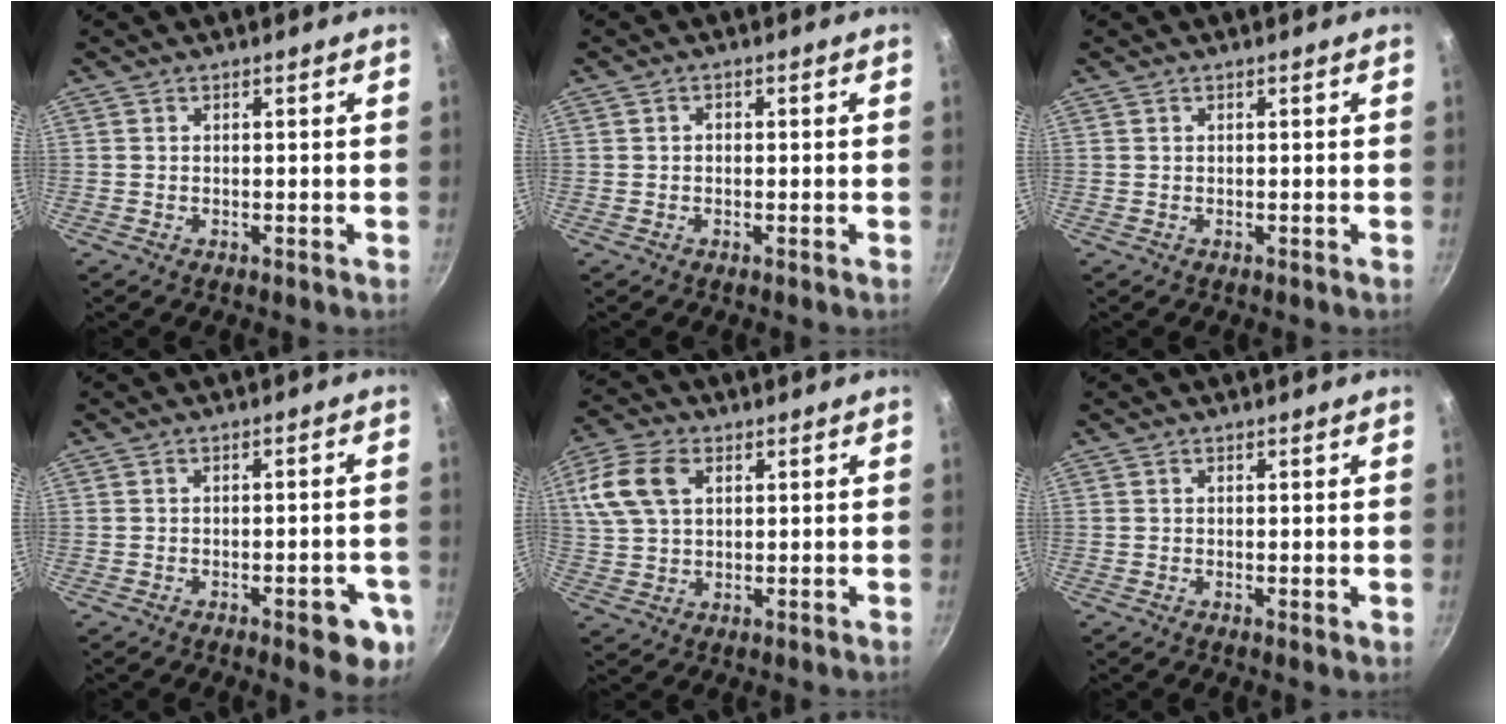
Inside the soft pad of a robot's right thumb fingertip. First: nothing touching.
{"total": 1.0, "force": [-0.1, 0.9, 0.6], "torque": [-0.009, 0.005, -0.003]}
{"total": 0.0}
{"total": 7.8, "force": [-3.1, 3.0, 6.4], "torque": [-0.055, 0.017, -0.033]}
{"total": 11.1, "force": [3.6, 7.3, 7.6], "torque": [-0.150, 0.009, 0.065]}
{"total": 0.7, "force": [0.1, 0.3, 0.6], "torque": [-0.009, -0.004, -0.002]}